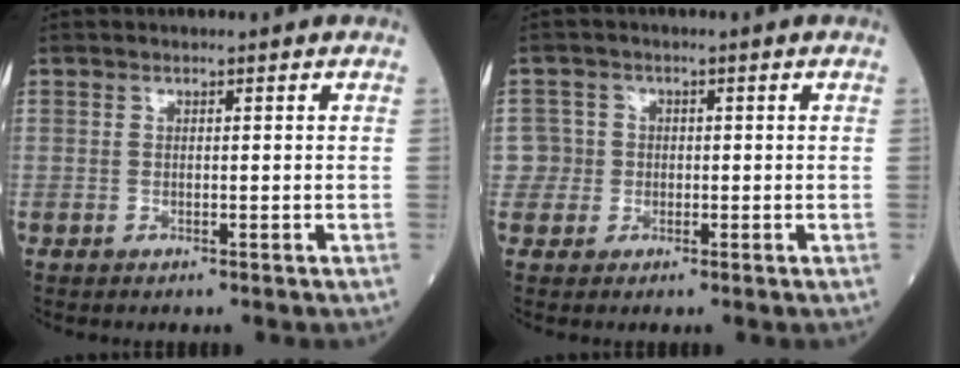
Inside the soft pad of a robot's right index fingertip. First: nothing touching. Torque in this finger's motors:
{"motor_torque": [0.19, -0.14, 0.06, 0.02]}